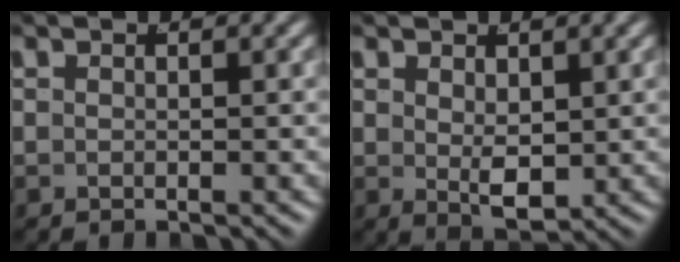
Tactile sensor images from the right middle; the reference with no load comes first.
{"total": 2.7, "force": [0.3, 0.8, 2.5], "torque": [-0.030, -0.021, 0.020]}